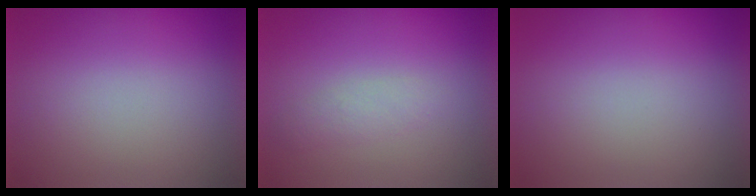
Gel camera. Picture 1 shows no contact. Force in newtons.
{"total": 1.9}
{"total": 3.0}